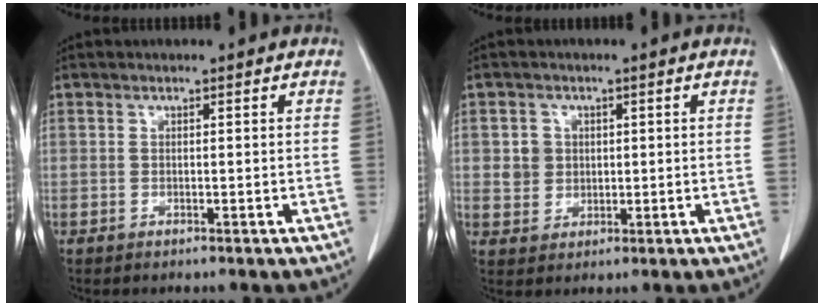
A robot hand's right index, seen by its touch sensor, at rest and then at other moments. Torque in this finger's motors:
{"motor_torque": [0.35, 0.02, 0.15, 0.03]}